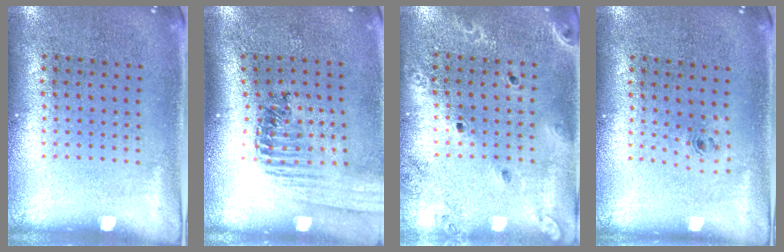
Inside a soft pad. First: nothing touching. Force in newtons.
{"total": 1.3, "press": 1.3, "slide": 0.1}
{"total": 1.7, "press": 1.7, "slide": 0.4}
{"total": 0.7, "press": 0.3, "slide": 0.7}